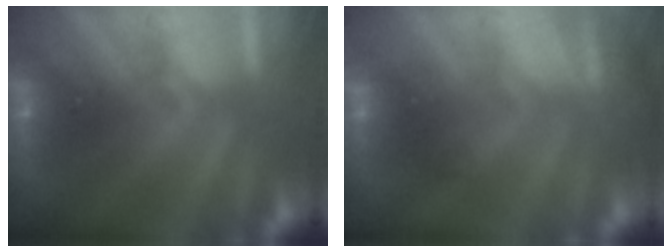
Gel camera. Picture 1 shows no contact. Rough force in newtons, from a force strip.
{"total": 3.1}